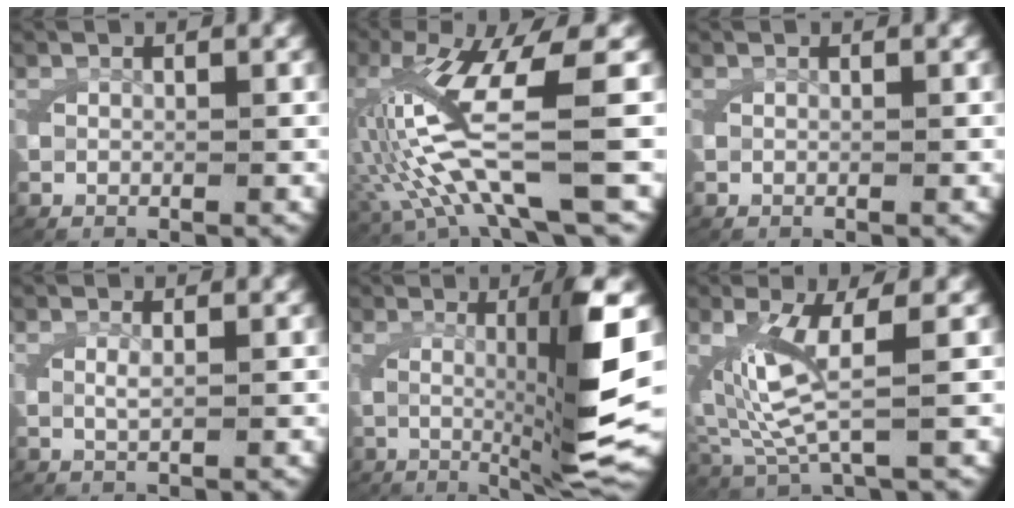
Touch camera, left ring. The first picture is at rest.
{"total": 9.8, "force": [-0.5, 3.5, 9.1], "torque": [-0.205, -0.016, 0.009]}
{"total": 0.0}
{"total": 1.1, "force": [0.4, 0.1, 1.1], "torque": [-0.023, -0.003, 0.009]}
{"total": 10.3, "force": [1.1, 1.5, 10.1], "torque": [-0.152, 0.001, 0.023]}
{"total": 4.7, "force": [1.2, 1.1, 4.4], "torque": [-0.099, -0.007, 0.033]}